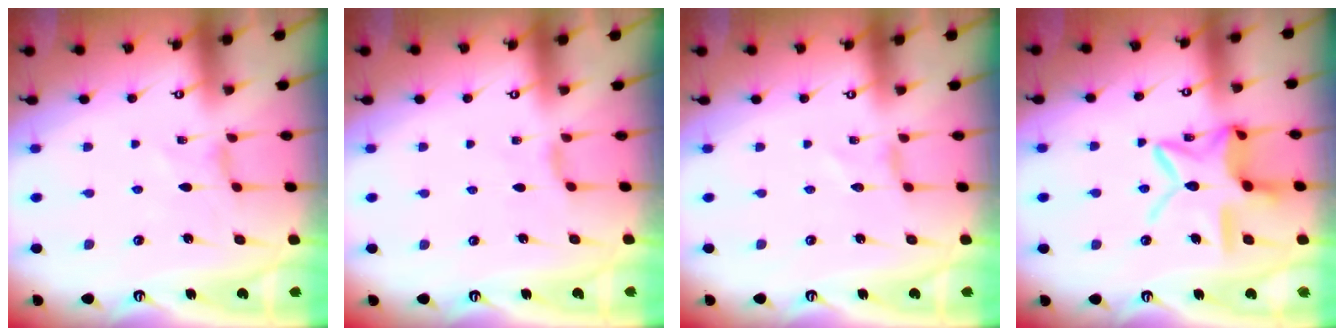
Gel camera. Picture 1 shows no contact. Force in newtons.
{"total": 2.6, "press": 2.6, "slide": 0.5}
{"total": 0.0}
{"total": 15.8, "press": 15.8, "slide": 1.3}